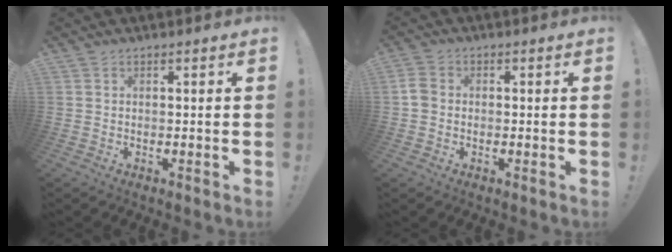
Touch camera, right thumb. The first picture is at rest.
{"total": 4.3, "force": [-0.3, 3.6, 2.5], "torque": [-0.056, 0.008, -0.005]}